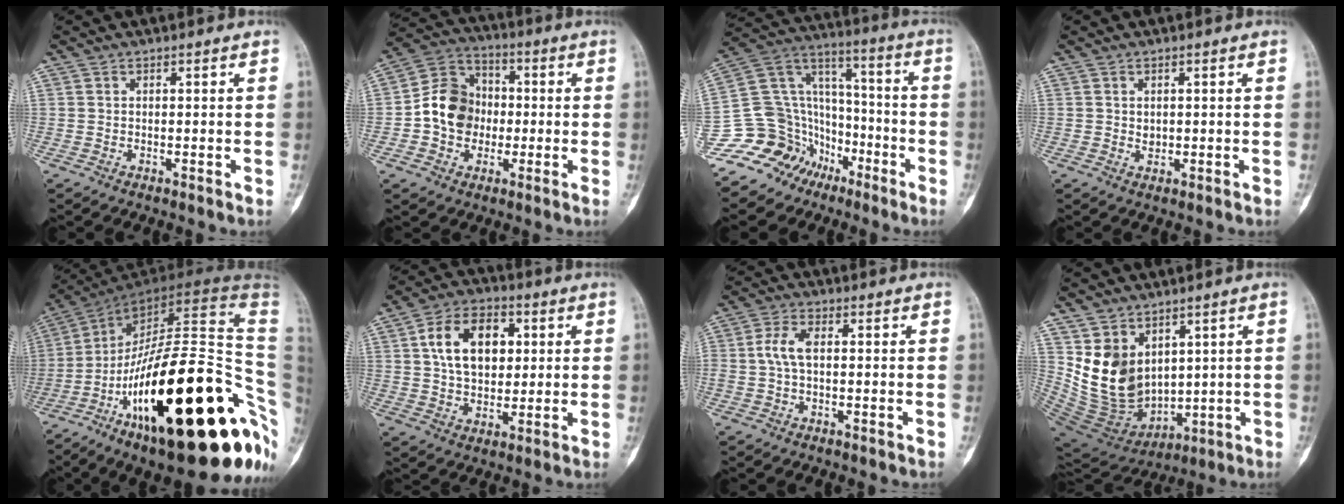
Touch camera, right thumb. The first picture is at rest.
{"total": 11.6, "force": [-1.1, 10.0, 5.9], "torque": [-0.079, 0.034, -0.031]}
{"total": 16.9, "force": [-10.5, 13.0, 2.6], "torque": [-0.021, 0.130, -0.186]}
{"total": 1.2, "force": [0.2, 1.0, 0.6], "torque": [-0.006, -0.002, 0.007]}
{"total": 42.5, "force": [-11.8, 14.6, 38.2], "torque": [-0.480, 0.080, -0.179]}
{"total": 13.4, "force": [3.1, 8.8, 9.5], "torque": [-0.131, 0.002, 0.049]}
{"total": 4.8, "force": [0.2, 2.4, 4.1], "torque": [-0.095, 0.011, 0.000]}
{"total": 12.7, "force": [4.1, 9.5, 7.4], "torque": [-0.101, -0.037, 0.112]}